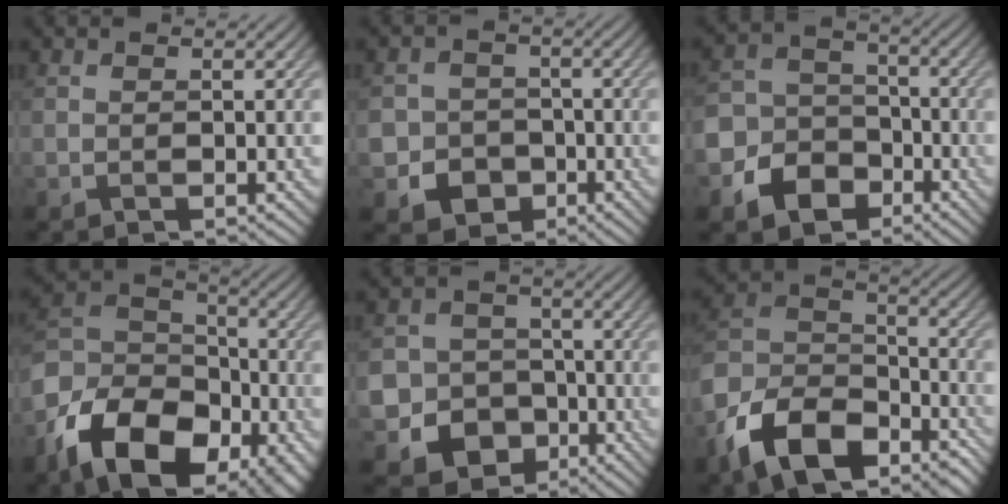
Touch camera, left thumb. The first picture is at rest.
{"total": 5.6, "force": [-2.4, 4.8, 1.5], "torque": [-0.033, -0.007, -0.063]}
{"total": 8.4, "force": [-4.4, 6.4, 3.3], "torque": [-0.088, -0.019, -0.096]}
{"total": 15.5, "force": [-8.0, 10.1, 8.7], "torque": [-0.205, -0.038, -0.145]}
{"total": 11.8, "force": [-5.1, 10.1, 3.1], "torque": [-0.096, -0.036, -0.105]}
{"total": 14.0, "force": [-9.1, 7.2, 7.8], "torque": [-0.183, -0.016, -0.177]}